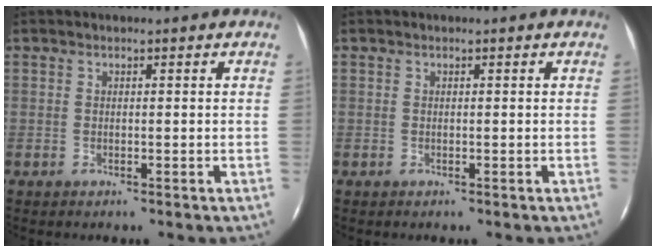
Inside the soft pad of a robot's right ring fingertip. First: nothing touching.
{"total": 0.0}